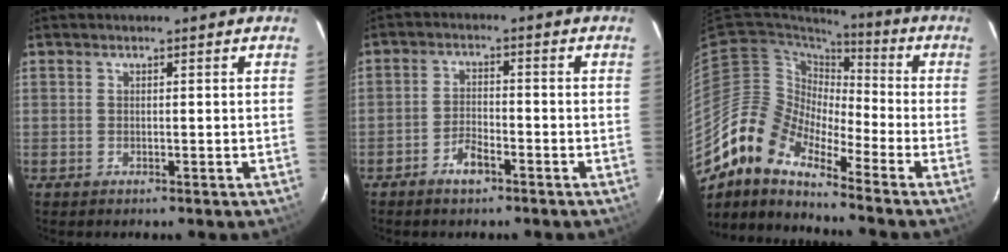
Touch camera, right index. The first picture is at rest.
{"total": 3.9, "force": [-2.9, 1.5, 2.2], "torque": [-0.054, 0.004, -0.053]}
{"total": 11.8, "force": [-9.5, 4.2, 5.7], "torque": [-0.083, -0.002, -0.200]}